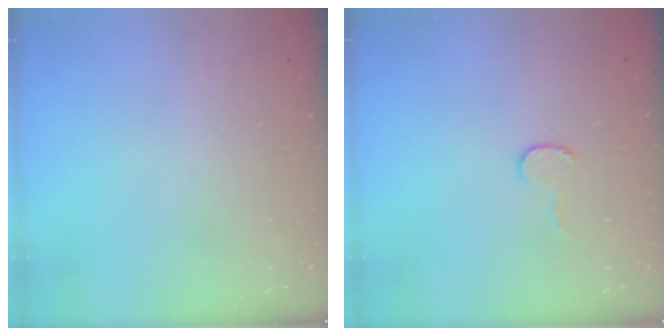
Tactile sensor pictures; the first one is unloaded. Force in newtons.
{"total": 4.1, "press": 4.1, "slide": 0.4}